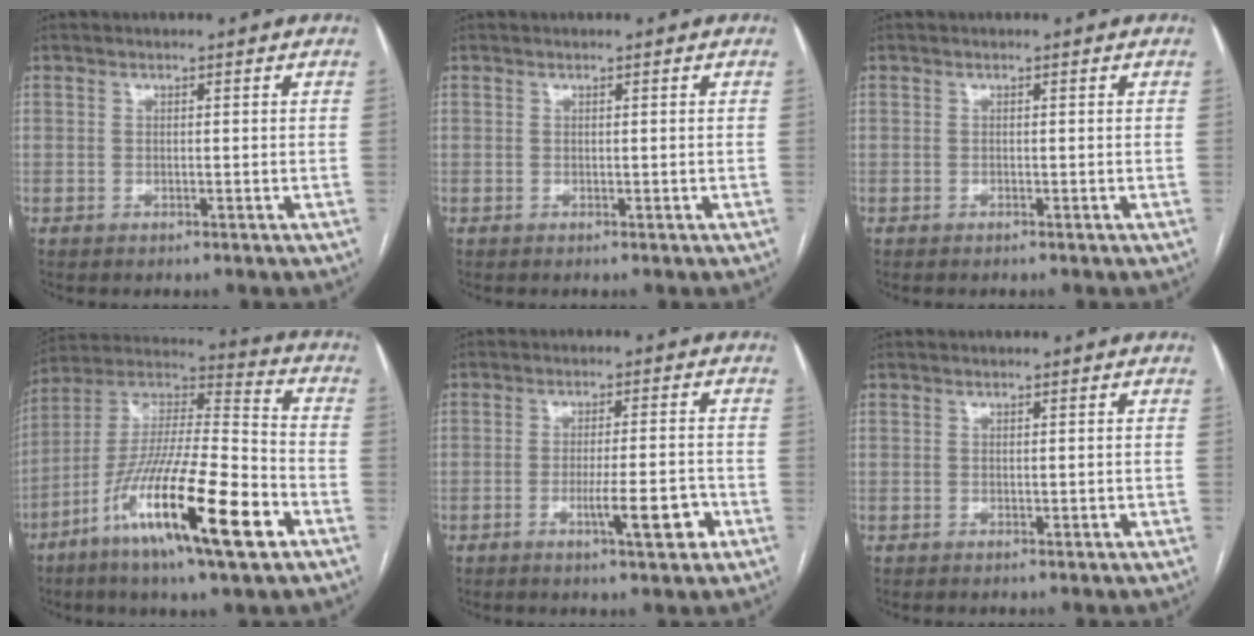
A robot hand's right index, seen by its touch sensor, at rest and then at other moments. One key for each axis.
{"total": 0.0}
{"total": 0.0}
{"total": 22.5, "fx": -10.3, "fy": 2.3, "fz": 19.8, "tx": -0.367, "ty": -0.038, "tz": -0.184}
{"total": 6.7, "fx": -2.9, "fy": 0.7, "fz": 6.0, "tx": -0.095, "ty": -0.003, "tz": -0.042}
{"total": 0.0}